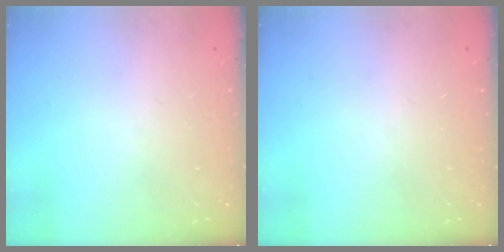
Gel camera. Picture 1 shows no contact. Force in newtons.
{"total": 0.0}